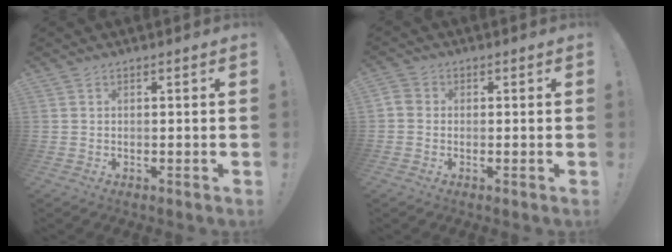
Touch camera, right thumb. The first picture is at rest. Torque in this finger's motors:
{"motor_torque": [0.20, -0.24, -0.02, -0.04, 0.00]}